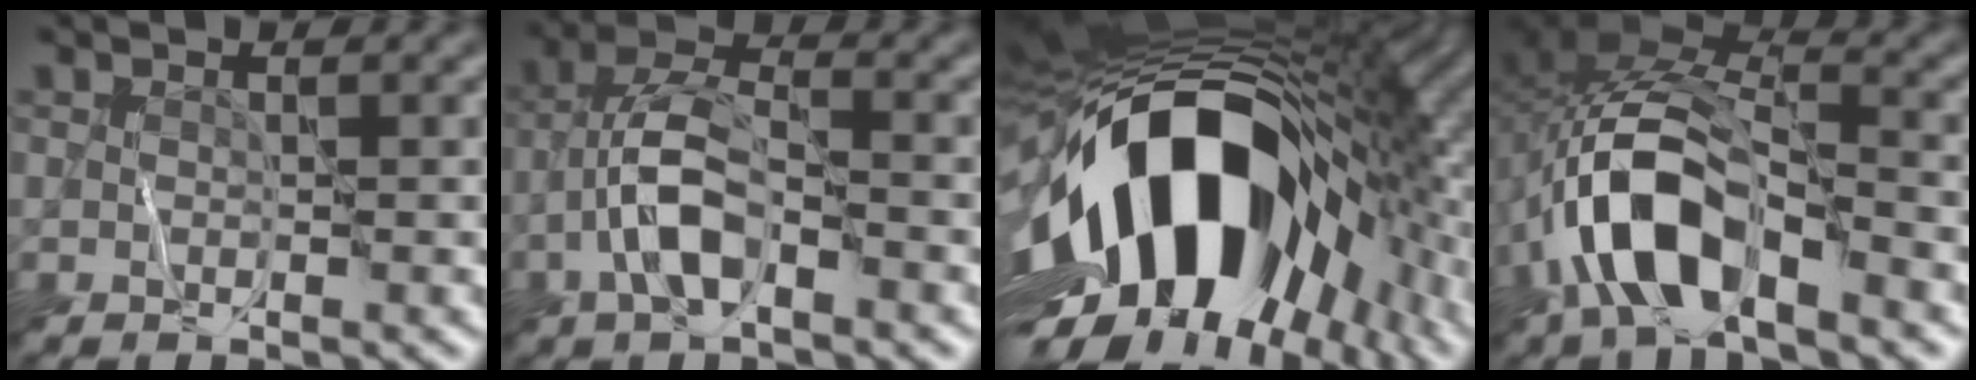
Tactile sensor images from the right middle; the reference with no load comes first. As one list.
[{"total": 5.2, "force": [-2.0, 2.1, 4.3], "torque": [-0.083, 0.013, -0.043]}, {"total": 19.3, "force": [-3.8, 11.4, 15.1], "torque": [-0.253, -0.011, -0.060]}, {"total": 10.3, "force": [-4.1, 5.2, 7.9], "torque": [-0.153, 0.004, -0.078]}]